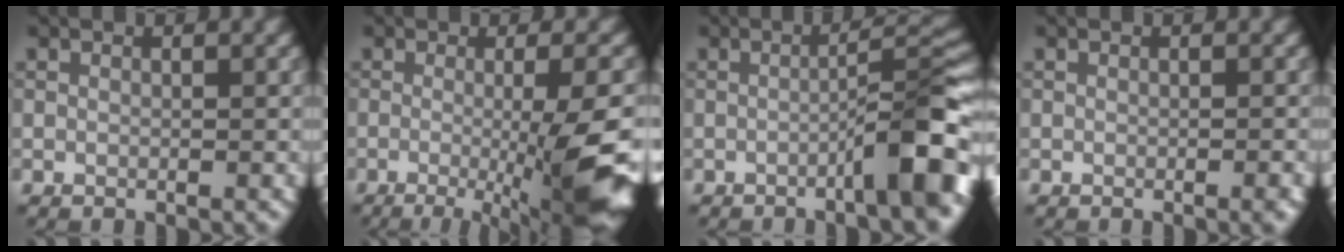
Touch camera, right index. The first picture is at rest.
{"total": 10.8, "force": [-3.0, 2.1, 10.2], "torque": [-0.128, -0.005, -0.041]}
{"total": 6.5, "force": [-2.7, 0.8, 5.8], "torque": [-0.076, 0.023, -0.050]}
{"total": 1.0, "force": [-0.4, 0.2, 0.9], "torque": [-0.009, 0.000, -0.006]}